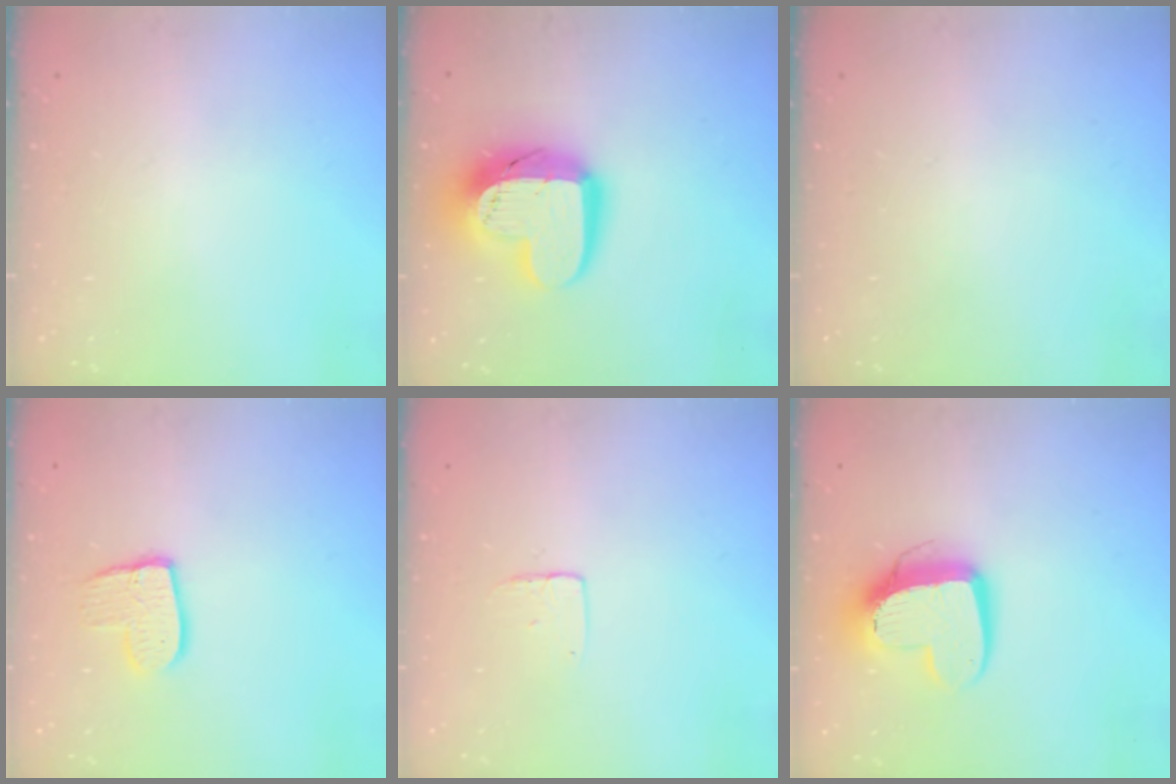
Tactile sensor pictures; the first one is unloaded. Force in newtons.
{"total": 18.0, "press": 17.9, "slide": 1.2}
{"total": 0.0}
{"total": 9.8, "press": 9.8, "slide": 0.7}
{"total": 3.6, "press": 3.6, "slide": 0.3}
{"total": 13.3, "press": 13.2, "slide": 1.2}